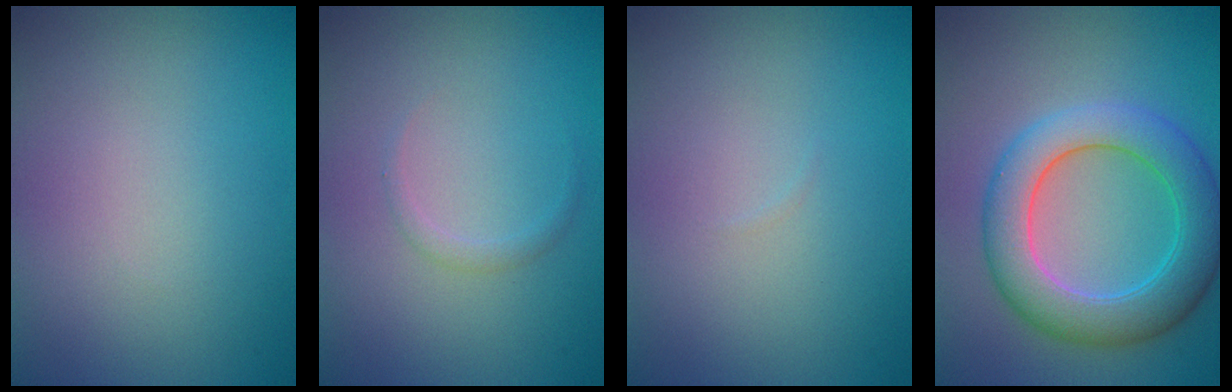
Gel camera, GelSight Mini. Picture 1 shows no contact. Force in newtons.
{"total": 0.8, "press": 0.8, "slide": 0.0}
{"total": 0.0}
{"total": 7.2, "press": 7.2, "slide": 0.4}